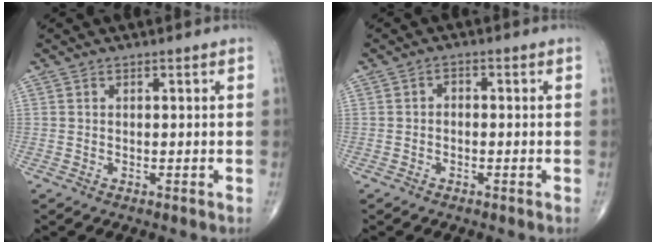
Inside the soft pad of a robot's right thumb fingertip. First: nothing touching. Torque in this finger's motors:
{"motor_torque": [-0.36, 0.18, 0.08, -0.23, 0.03]}